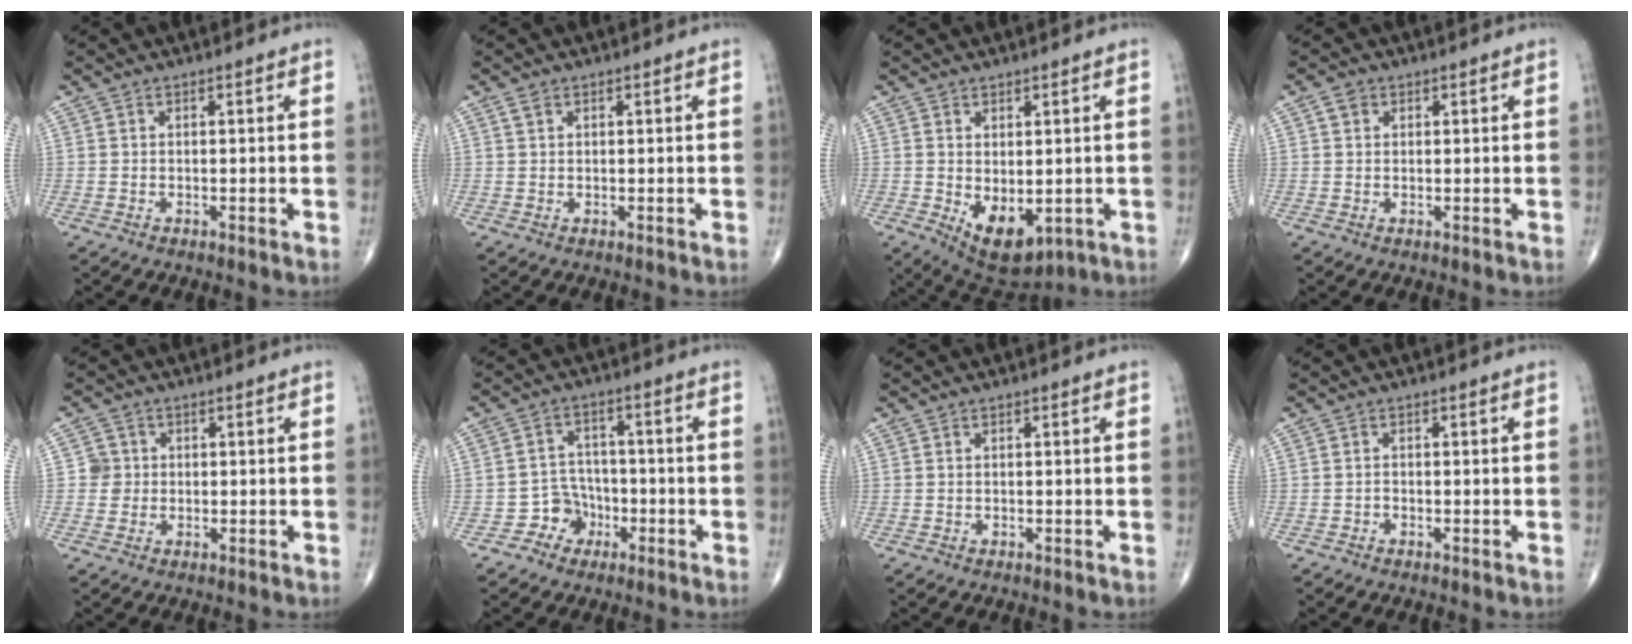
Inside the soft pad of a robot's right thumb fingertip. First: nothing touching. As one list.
[{"total": 1.2, "force": [0.7, 0.8, 0.6], "torque": [-0.010, 0.005, 0.012]}, {"total": 8.8, "force": [-1.8, 4.9, 7.1], "torque": [-0.093, -0.009, -0.004]}, {"total": 2.0, "force": [0.8, 1.6, 0.9], "torque": [-0.009, 0.002, 0.010]}, {"total": 2.8, "force": [0.2, 2.8, 0.1], "torque": [0.022, 0.007, -0.002]}, {"total": 5.2, "force": [-2.6, 4.5, 0.7], "torque": [0.026, 0.026, -0.047]}, {"total": 0.0}, {"total": 0.6, "force": [-0.4, 0.4, 0.1], "torque": [0.001, 0.001, -0.011]}]